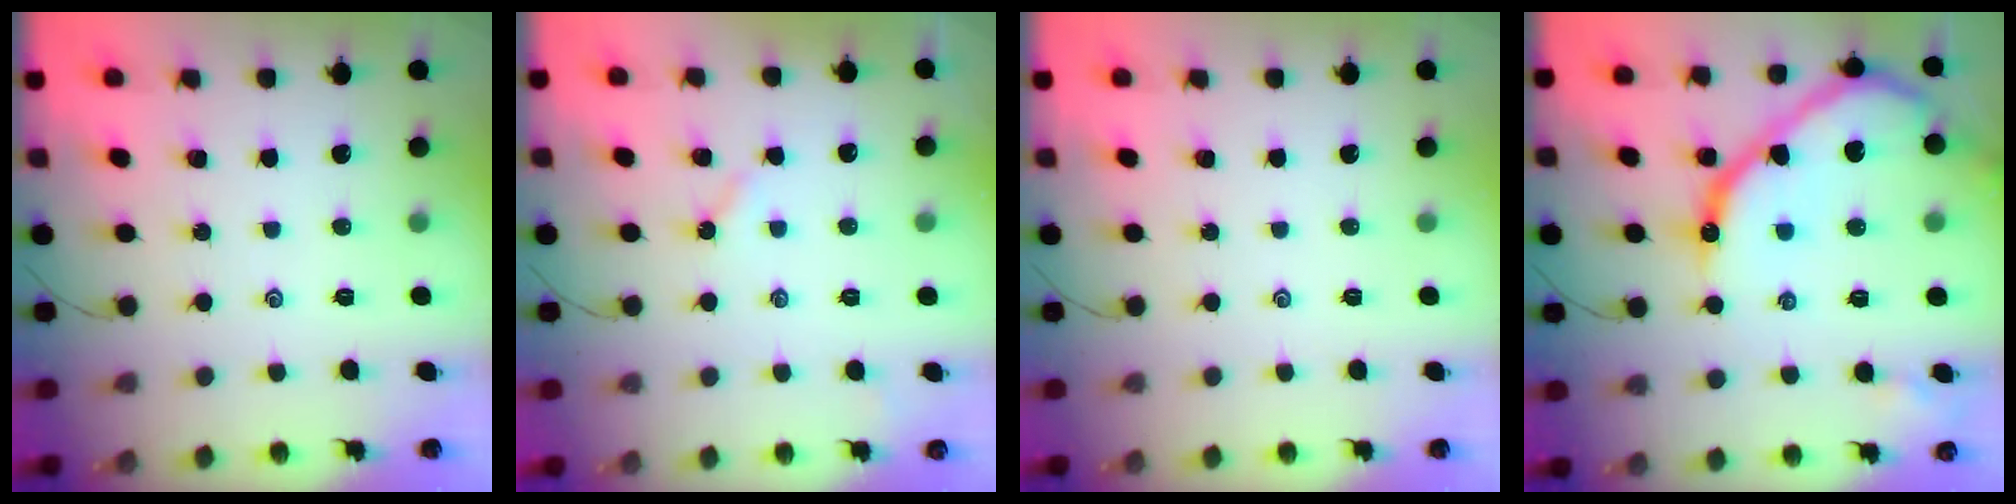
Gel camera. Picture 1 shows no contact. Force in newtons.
{"total": 2.2, "press": 2.2, "slide": 0.4}
{"total": 0.0}
{"total": 18.5, "press": 18.4, "slide": 1.8}